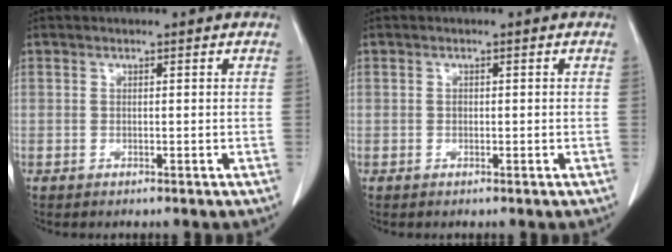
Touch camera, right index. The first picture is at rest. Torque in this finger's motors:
{"motor_torque": [0.00, 0.06, 0.02, 0.00]}